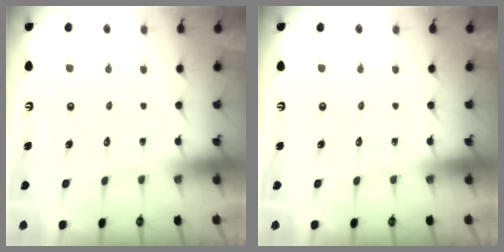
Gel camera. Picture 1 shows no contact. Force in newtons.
{"total": 0.0}